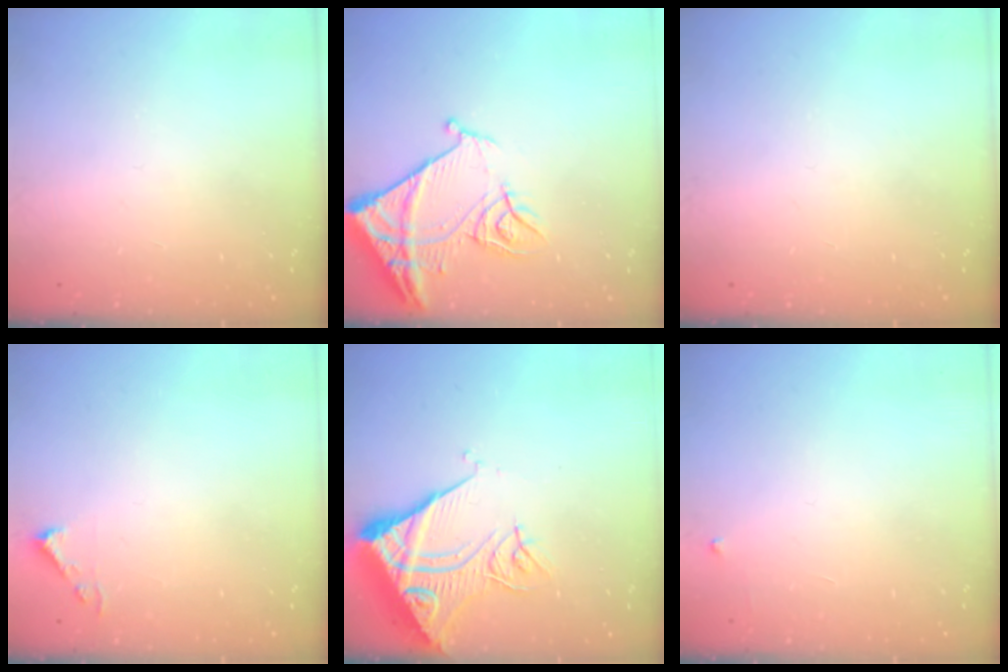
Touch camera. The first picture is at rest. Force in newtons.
{"total": 13.7, "press": 13.6, "slide": 1.4}
{"total": 0.0}
{"total": 3.7, "press": 3.7, "slide": 0.5}
{"total": 13.1, "press": 13.0, "slide": 1.7}
{"total": 2.6, "press": 2.6, "slide": 0.4}